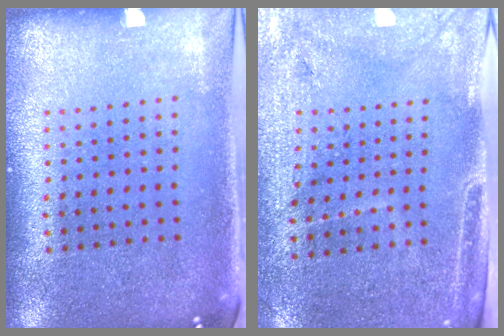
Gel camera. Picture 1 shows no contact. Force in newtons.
{"total": 3.1, "press": 2.8, "slide": 1.4}